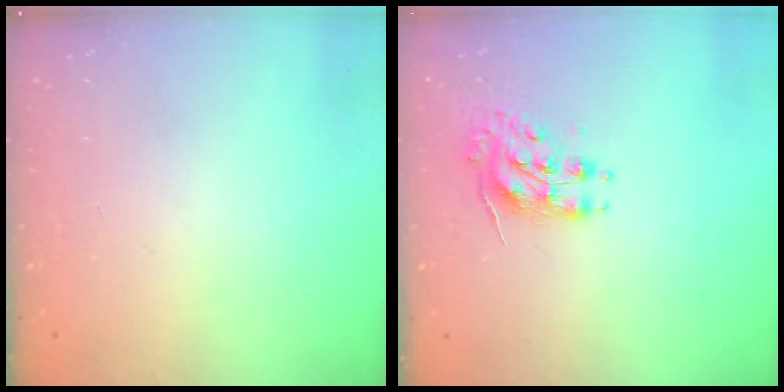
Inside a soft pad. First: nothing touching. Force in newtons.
{"total": 8.6, "press": 8.6, "slide": 0.3}